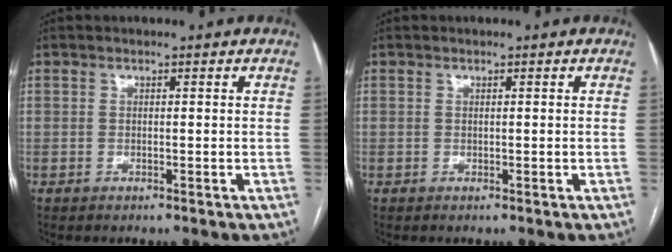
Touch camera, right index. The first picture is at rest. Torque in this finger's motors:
{"motor_torque": [0.19, -0.03, 0.00, 0.01]}